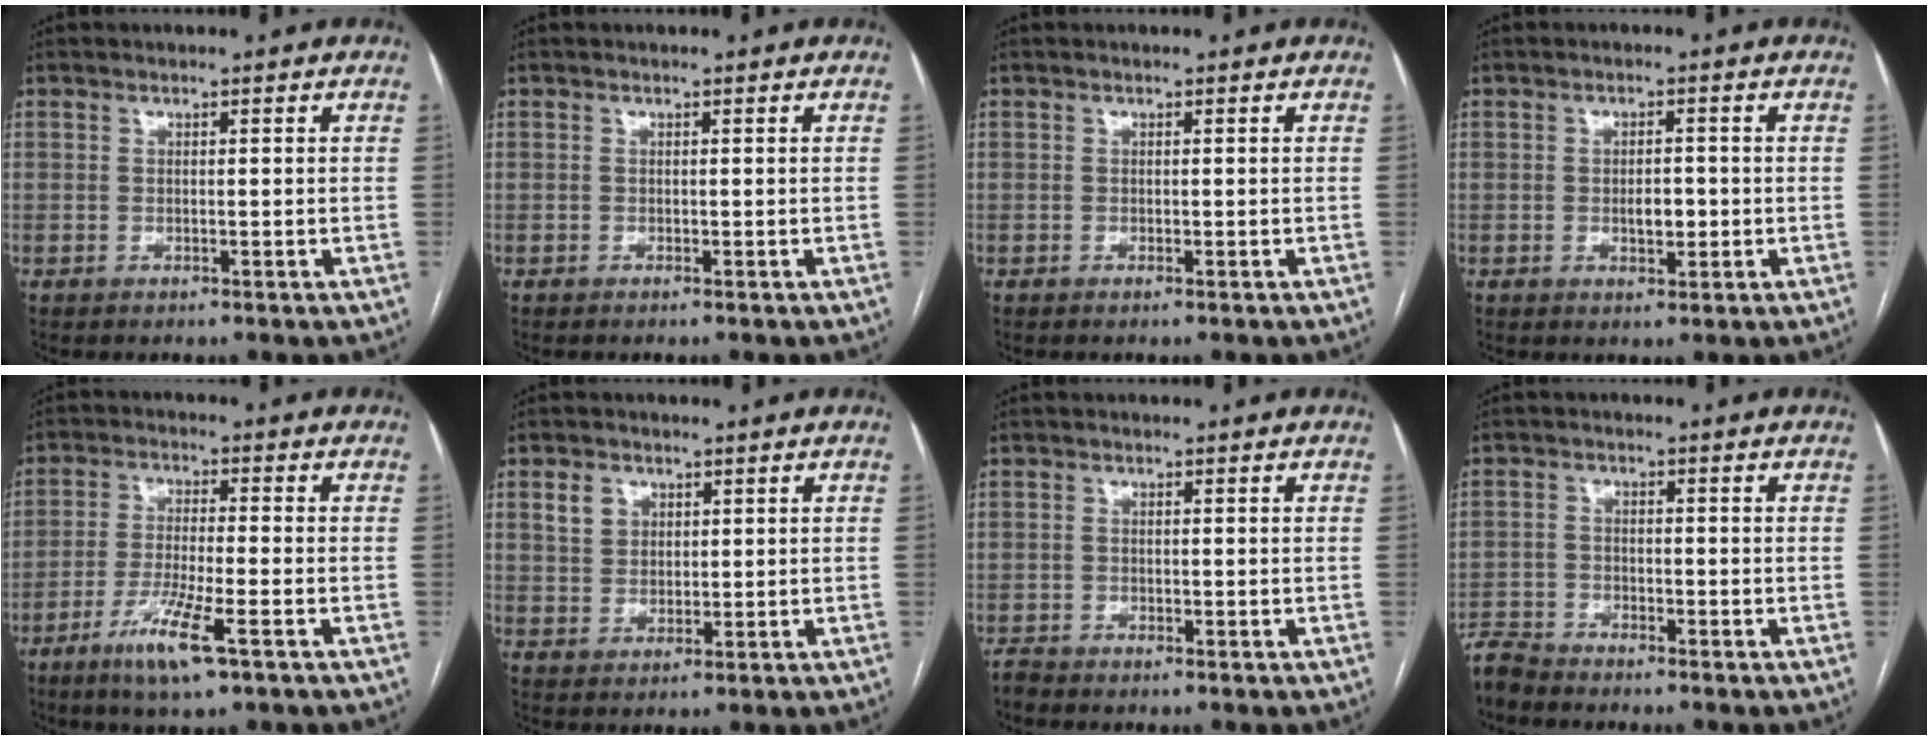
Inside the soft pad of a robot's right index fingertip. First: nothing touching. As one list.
[{"total": 0.0}, {"total": 0.0}, {"total": 2.7, "force": [-0.5, 1.1, 2.5], "torque": [-0.041, 0.002, -0.004]}, {"total": 8.5, "force": [-4.8, 0.5, 7.1], "torque": [-0.141, -0.018, -0.085]}, {"total": 3.8, "force": [1.7, 3.1, 1.5], "torque": [-0.034, 0.014, 0.039]}, {"total": 1.1, "force": [-1.0, 0.2, -0.2], "torque": [-0.001, -0.003, -0.021]}, {"total": 3.6, "force": [-3.6, 0.6, -0.3], "torque": [0.004, -0.011, -0.072]}]